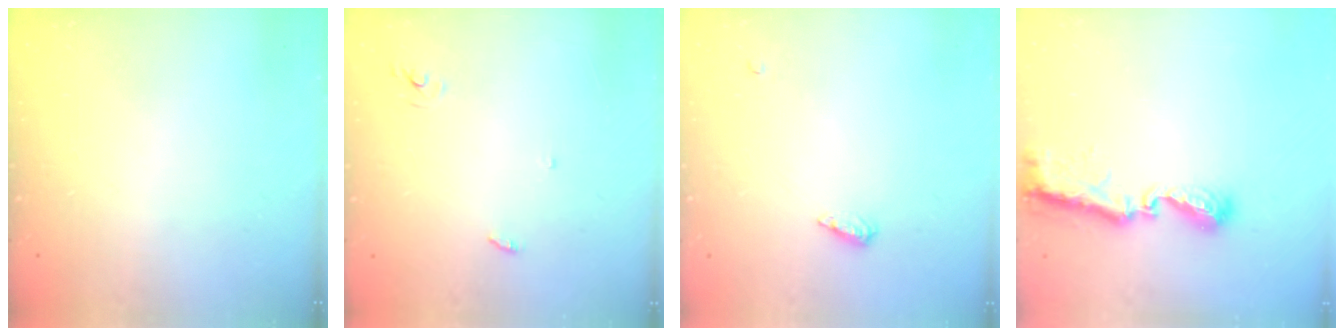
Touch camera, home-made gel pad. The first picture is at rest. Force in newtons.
{"total": 2.9, "press": 2.9, "slide": 0.2}
{"total": 5.5, "press": 5.4, "slide": 1.0}
{"total": 9.2, "press": 9.2, "slide": 0.4}